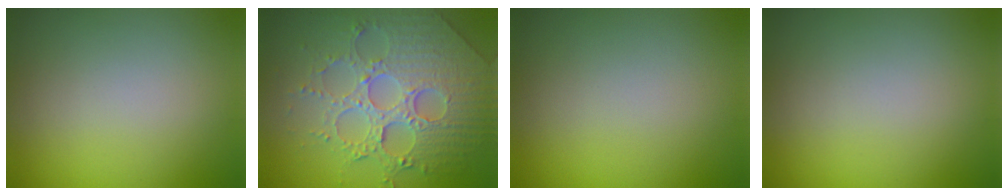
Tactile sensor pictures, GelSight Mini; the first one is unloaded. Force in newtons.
{"total": 8.2, "press": 6.0, "slide": 5.7}
{"total": 0.0}
{"total": 0.0}